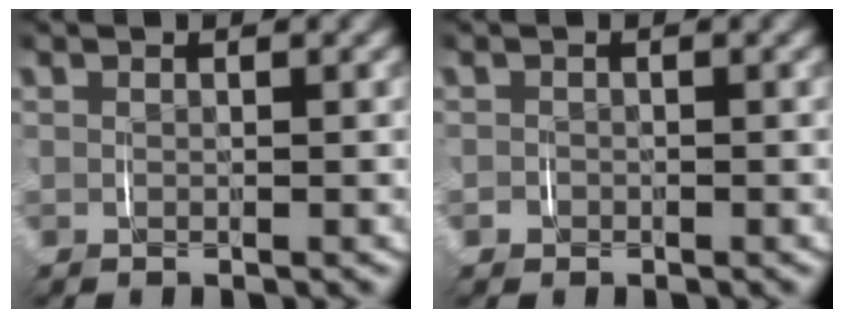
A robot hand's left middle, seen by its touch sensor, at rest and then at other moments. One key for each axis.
{"total": 0.8, "fx": -0.3, "fy": 0.7, "fz": 0.0, "tx": -0.002, "ty": -0.004, "tz": -0.007}